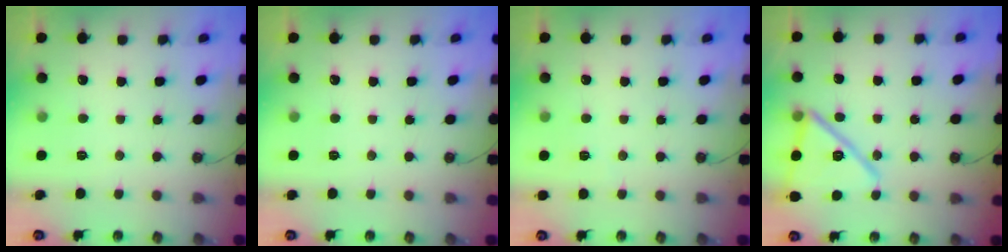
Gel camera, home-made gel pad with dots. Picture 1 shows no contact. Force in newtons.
{"total": 0.0}
{"total": 2.3, "press": 1.3, "slide": 1.9}
{"total": 17.0, "press": 16.6, "slide": 3.5}